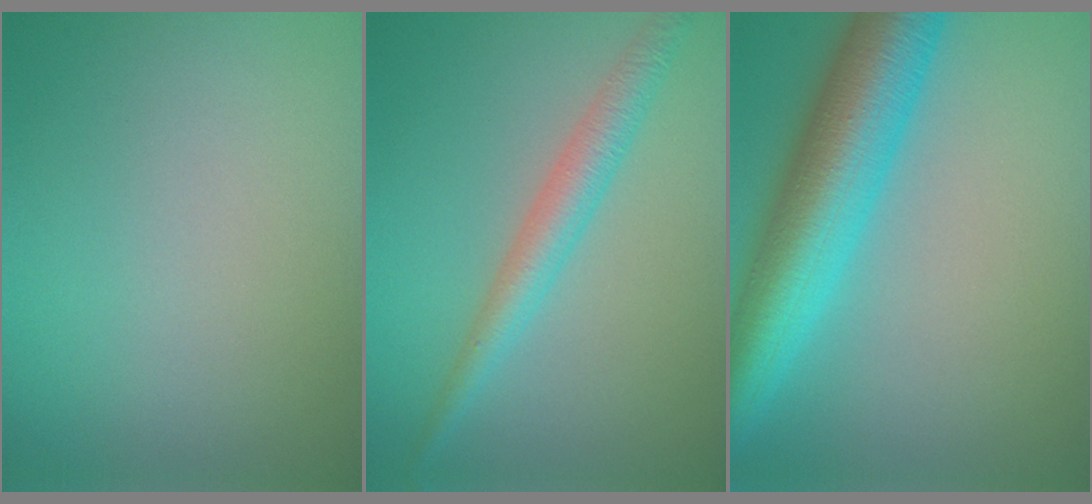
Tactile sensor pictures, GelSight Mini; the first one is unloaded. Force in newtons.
{"total": 3.2, "press": 3.2, "slide": 0.2}
{"total": 9.7, "press": 9.7, "slide": 0.3}